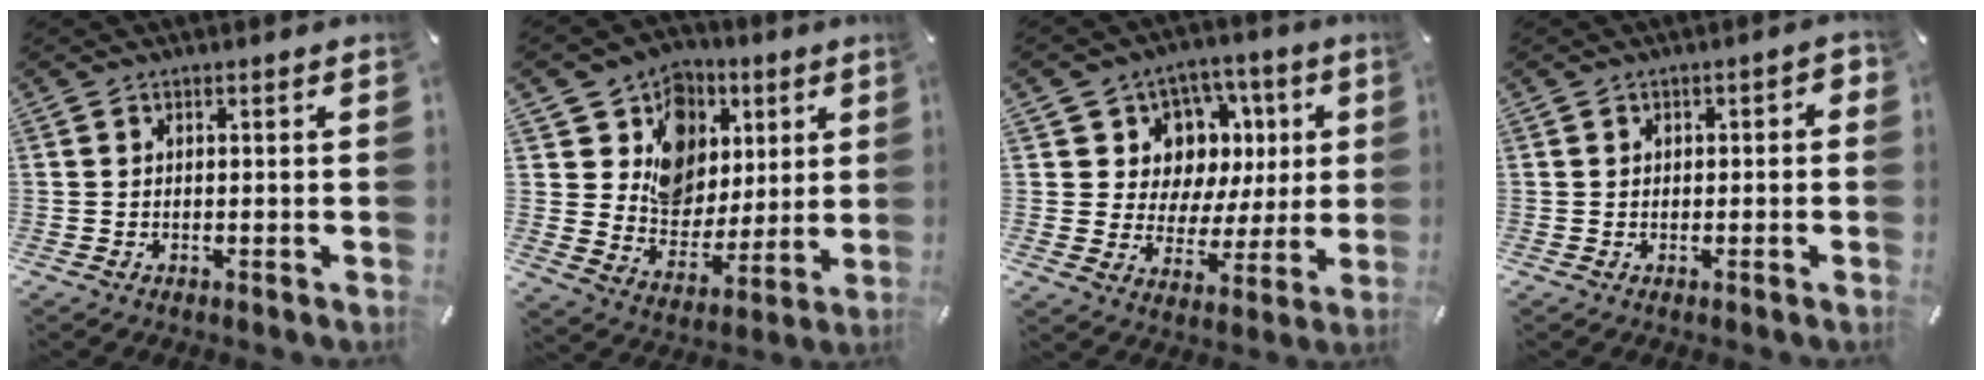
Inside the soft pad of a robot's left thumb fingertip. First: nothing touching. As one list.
[{"total": 13.6, "force": [4.4, 12.4, 3.6], "torque": [-0.052, -0.034, 0.087]}, {"total": 10.3, "force": [2.6, 9.8, 1.9], "torque": [-0.023, -0.033, 0.054]}, {"total": 1.5, "force": [-0.5, 1.1, 0.8], "torque": [-0.013, 0.007, -0.011]}]